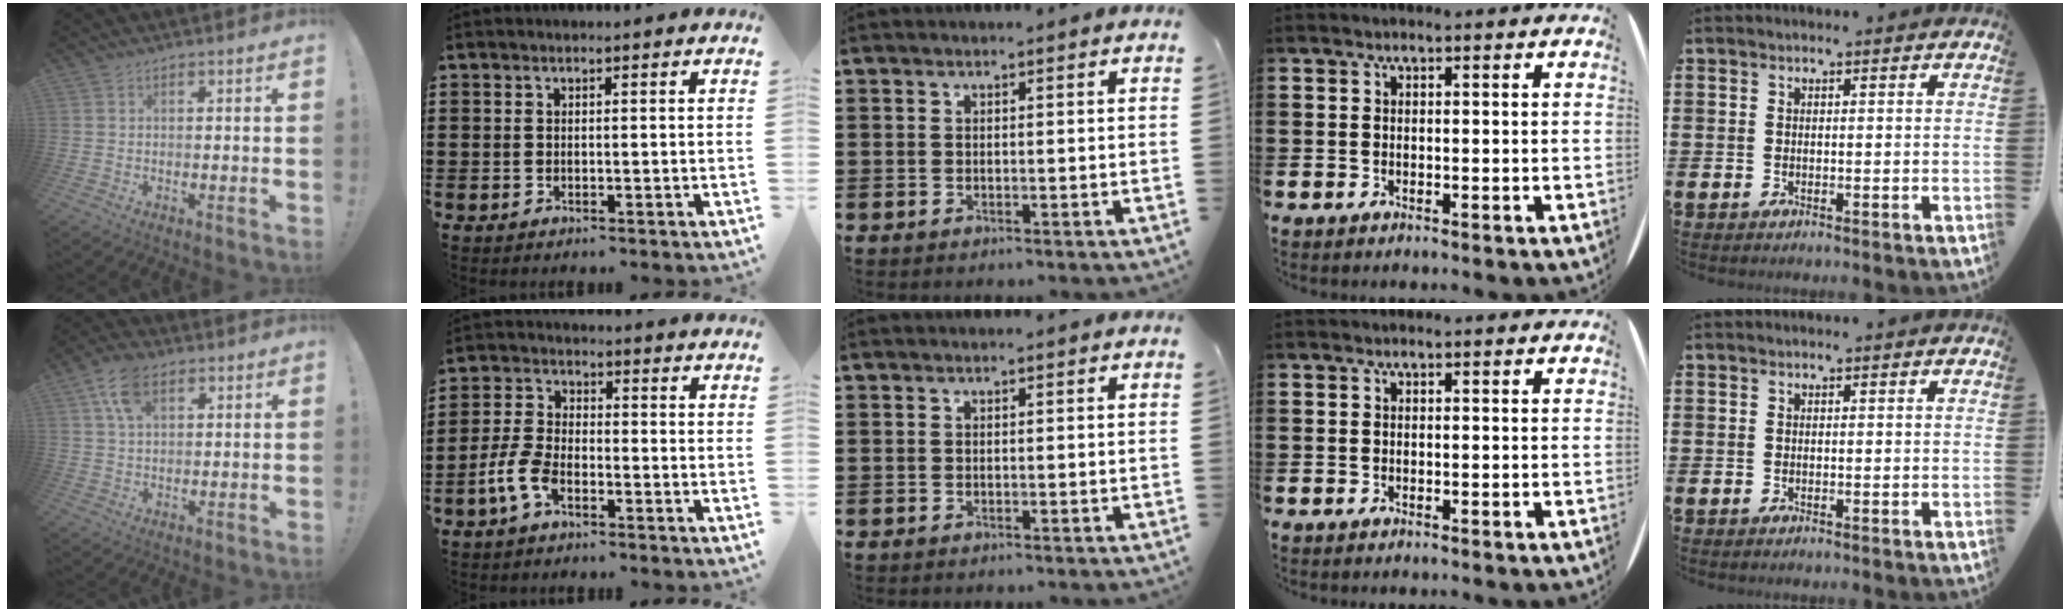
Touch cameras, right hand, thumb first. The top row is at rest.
{"thumb": {"total": 9.1, "force": [4.2, 5.0, 6.3], "torque": [-0.105, -0.001, 0.080]}, "index": {"total": 5.5, "force": [-3.1, 2.6, 3.7], "torque": [-0.105, -0.002, -0.068]}}